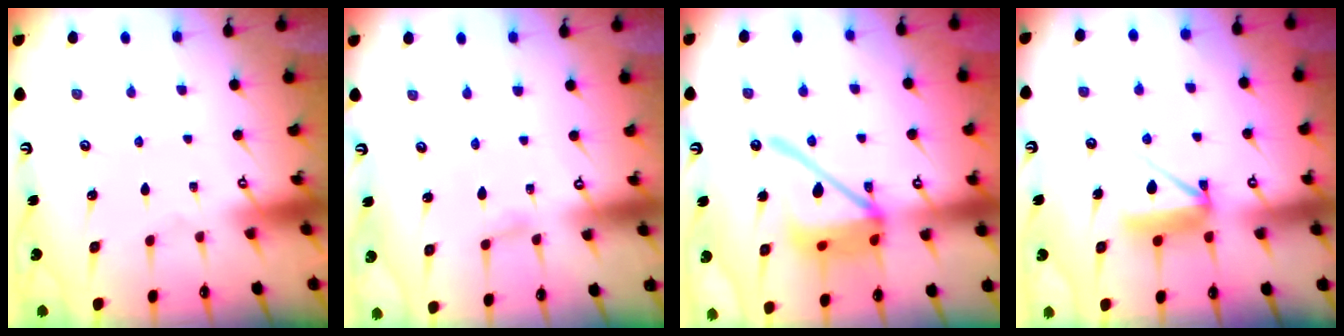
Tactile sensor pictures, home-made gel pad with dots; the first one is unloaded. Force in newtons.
{"total": 2.3, "press": 2.3, "slide": 0.3}
{"total": 16.2, "press": 16.0, "slide": 2.3}
{"total": 8.1, "press": 8.1, "slide": 0.1}